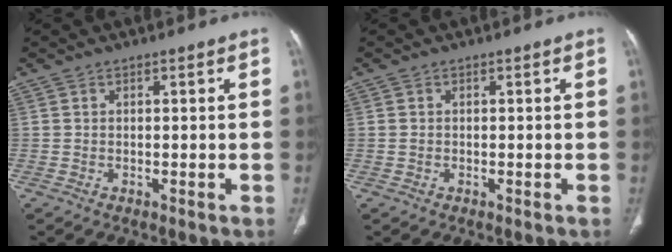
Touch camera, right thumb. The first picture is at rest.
{"total": 0.6, "force": [0.0, 0.5, 0.3], "torque": [-0.010, 0.002, 0.002]}